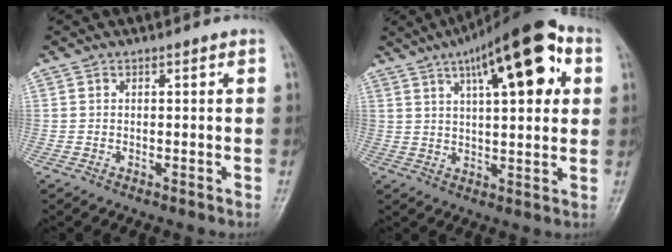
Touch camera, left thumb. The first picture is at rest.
{"total": 19.1, "force": [7.7, 6.6, 16.2], "torque": [-0.217, 0.007, 0.108]}